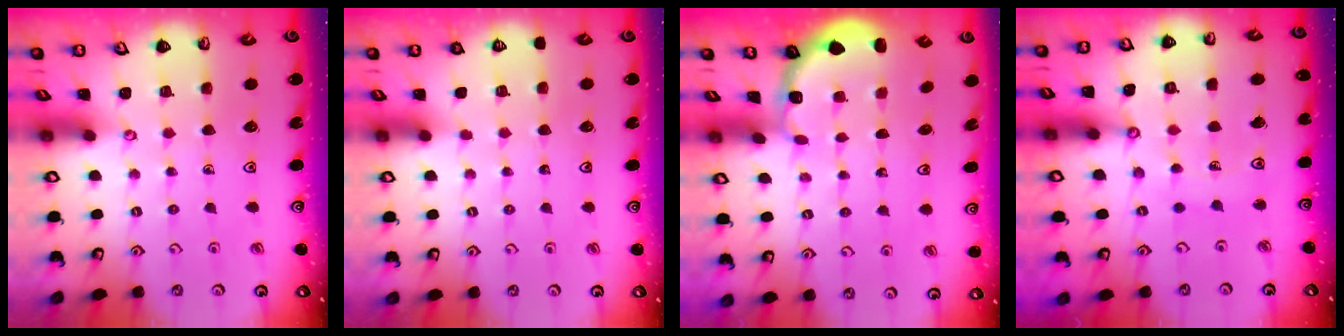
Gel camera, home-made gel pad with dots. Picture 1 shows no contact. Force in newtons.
{"total": 0.0}
{"total": 1.9, "press": 1.8, "slide": 0.7}
{"total": 9.6, "press": 9.6, "slide": 1.0}